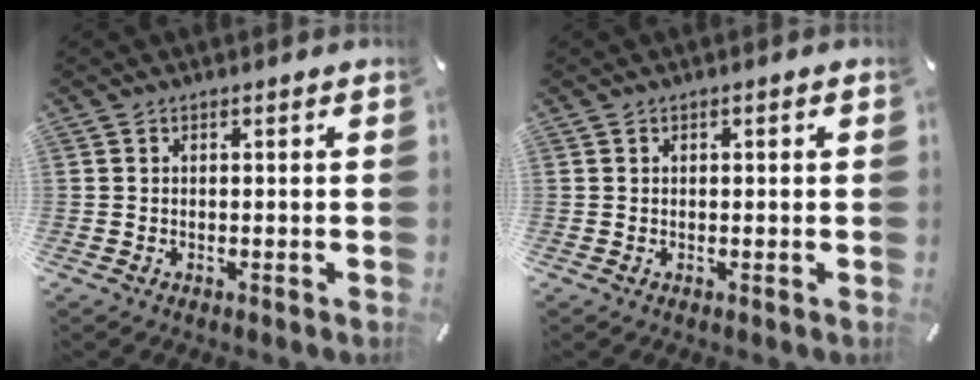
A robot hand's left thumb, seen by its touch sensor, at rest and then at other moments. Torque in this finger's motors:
{"motor_torque": [-0.09, -0.36, 0.00, 0.06, -0.03]}